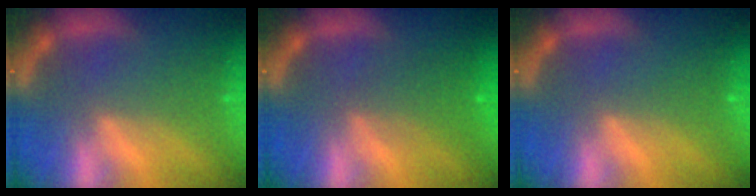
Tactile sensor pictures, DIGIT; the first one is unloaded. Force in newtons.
{"total": 3.0}
{"total": 0.0}